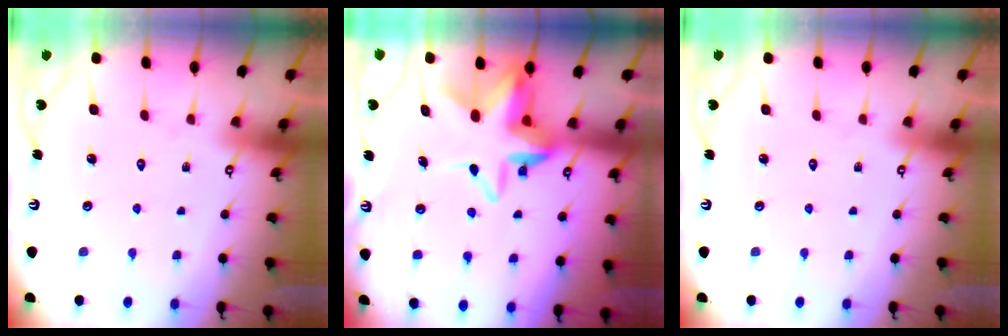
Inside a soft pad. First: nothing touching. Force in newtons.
{"total": 10.6, "press": 10.4, "slide": 1.8}
{"total": 0.0}